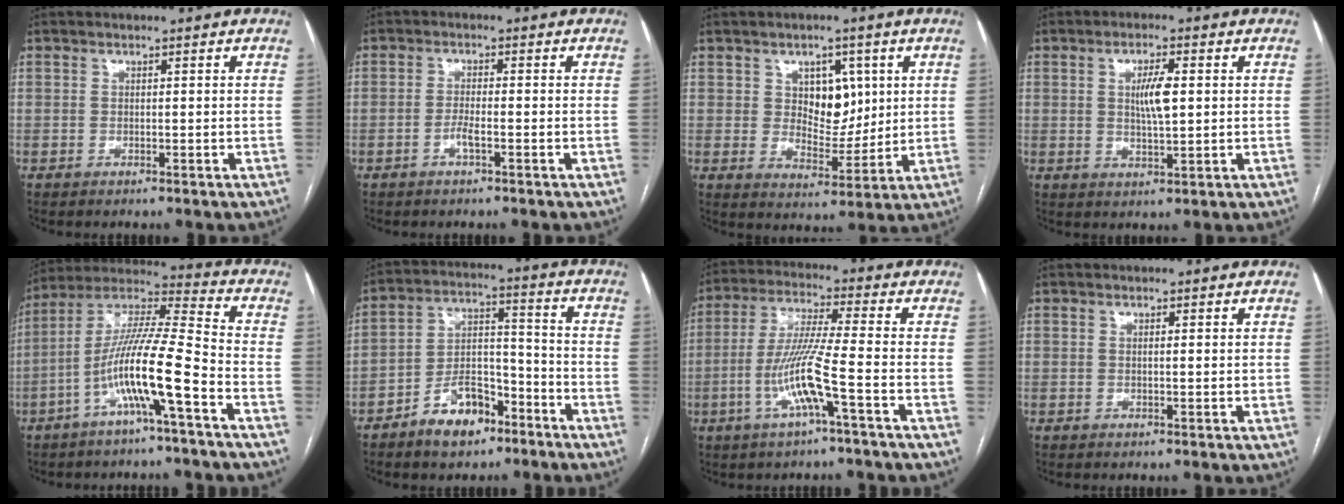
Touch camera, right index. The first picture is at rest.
{"total": 2.2, "force": [-1.0, 0.3, 1.9], "torque": [-0.038, 0.000, -0.021]}
{"total": 7.5, "force": [2.4, 4.8, 5.1], "torque": [-0.072, 0.006, 0.048]}
{"total": 5.0, "force": [0.9, 1.1, 4.8], "torque": [-0.086, 0.003, 0.016]}
{"total": 13.6, "force": [-5.4, 0.0, 12.5], "torque": [-0.239, 0.014, -0.105]}
{"total": 9.9, "force": [-6.5, 4.9, 5.6], "torque": [-0.103, 0.020, -0.113]}
{"total": 9.8, "force": [-3.3, -0.5, 9.2], "torque": [-0.187, -0.002, -0.066]}
{"total": 0.8, "force": [0.3, 0.1, 0.7], "torque": [-0.013, 0.001, 0.005]}